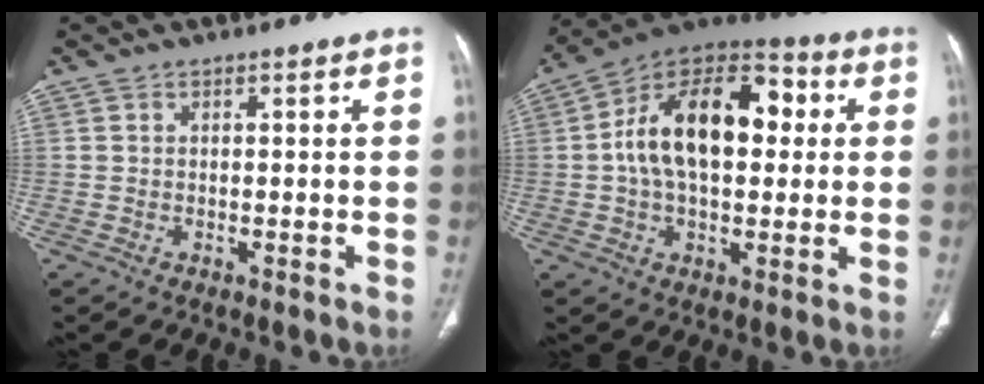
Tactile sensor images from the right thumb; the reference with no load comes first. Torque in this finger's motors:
{"motor_torque": [1.64, 3.37, 1.25, -0.48, 0.20]}